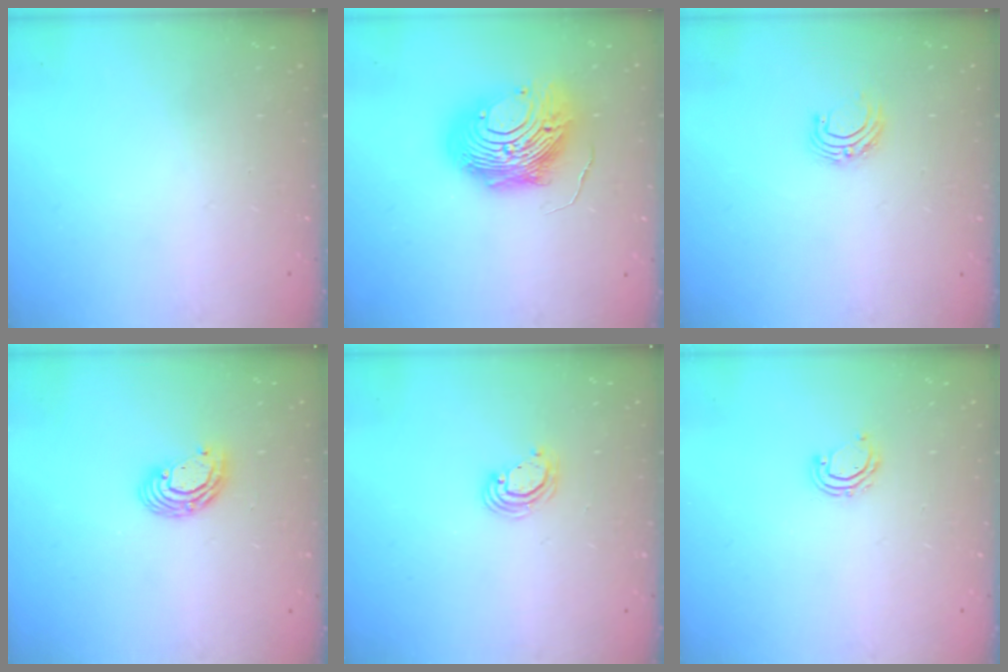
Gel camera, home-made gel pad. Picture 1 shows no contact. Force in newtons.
{"total": 15.7, "press": 15.6, "slide": 1.5}
{"total": 5.9, "press": 5.9, "slide": 0.5}
{"total": 7.8, "press": 7.7, "slide": 1.2}
{"total": 4.4, "press": 4.4, "slide": 0.2}
{"total": 4.5, "press": 4.4, "slide": 0.4}